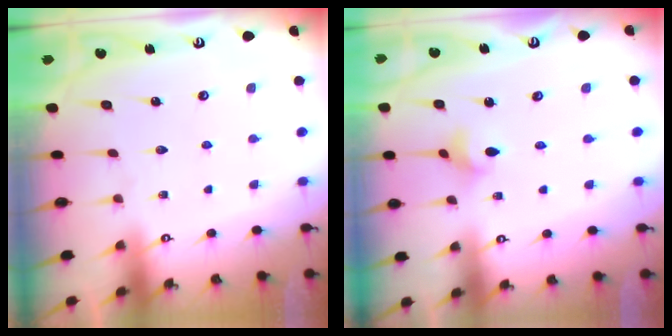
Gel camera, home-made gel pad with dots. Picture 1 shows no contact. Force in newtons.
{"total": 3.6, "press": 3.5, "slide": 0.6}